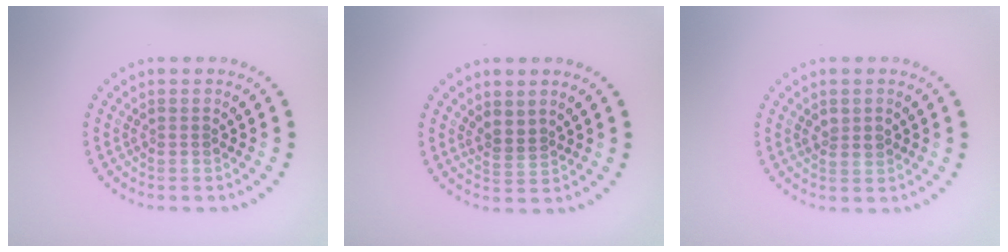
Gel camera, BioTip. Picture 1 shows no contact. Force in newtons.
{"total": 1.2, "press": 0.8, "slide": 0.9}
{"total": 1.4, "press": 1.4, "slide": 0.3}